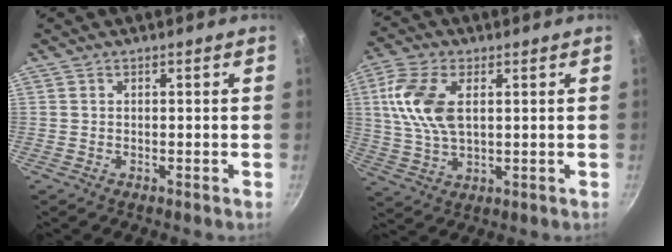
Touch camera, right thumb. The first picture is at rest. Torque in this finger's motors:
{"motor_torque": [0.12, 0.83, 1.23, 0.48, 0.35]}